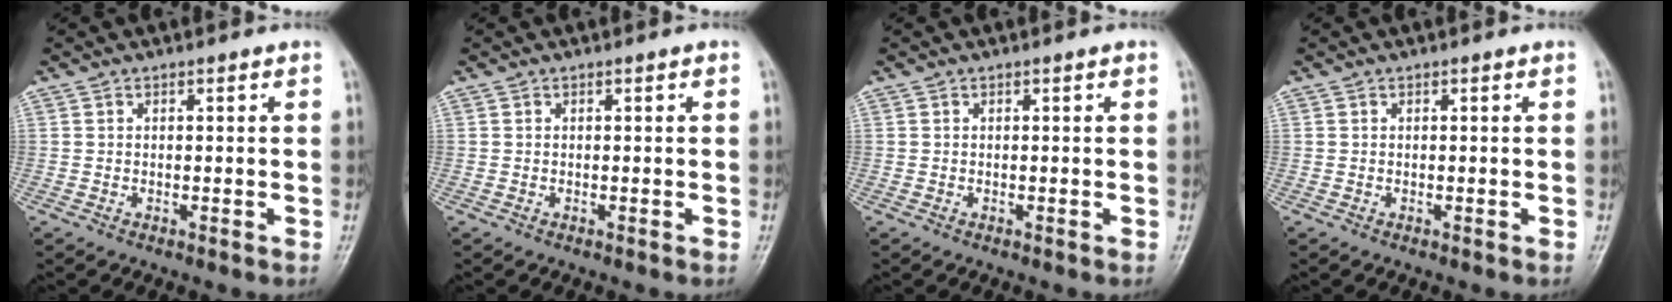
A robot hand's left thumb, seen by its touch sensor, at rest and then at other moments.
{"total": 0.0}
{"total": 0.0}
{"total": 0.0}